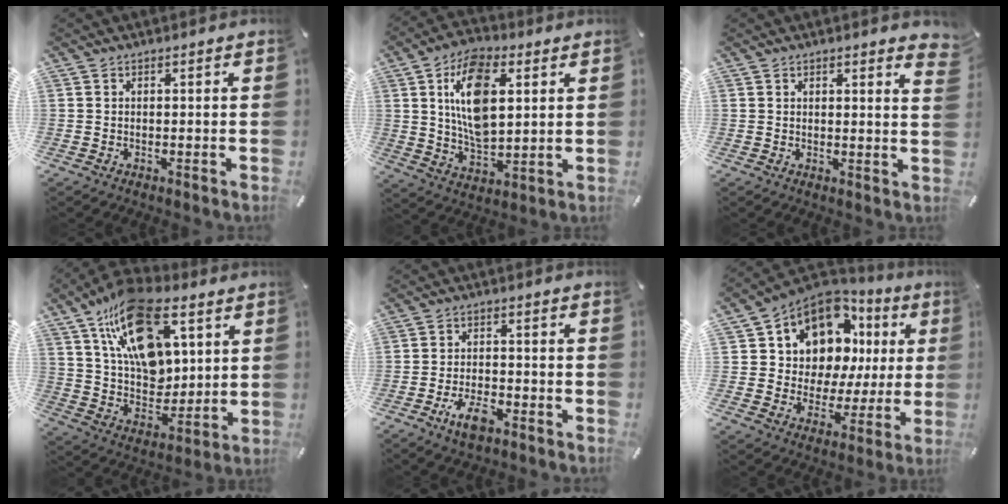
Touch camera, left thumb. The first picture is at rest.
{"total": 15.5, "force": [4.5, 8.9, 11.9], "torque": [-0.225, 0.002, 0.076]}
{"total": 2.1, "force": [1.6, 0.5, 1.3], "torque": [-0.013, -0.004, 0.025]}
{"total": 20.5, "force": [10.0, 12.5, 12.8], "torque": [-0.232, -0.041, 0.180]}
{"total": 6.6, "force": [-3.8, 3.0, 4.4], "torque": [-0.092, 0.014, -0.071]}
{"total": 11.6, "force": [6.6, 8.7, 3.9], "torque": [-0.082, -0.064, 0.123]}